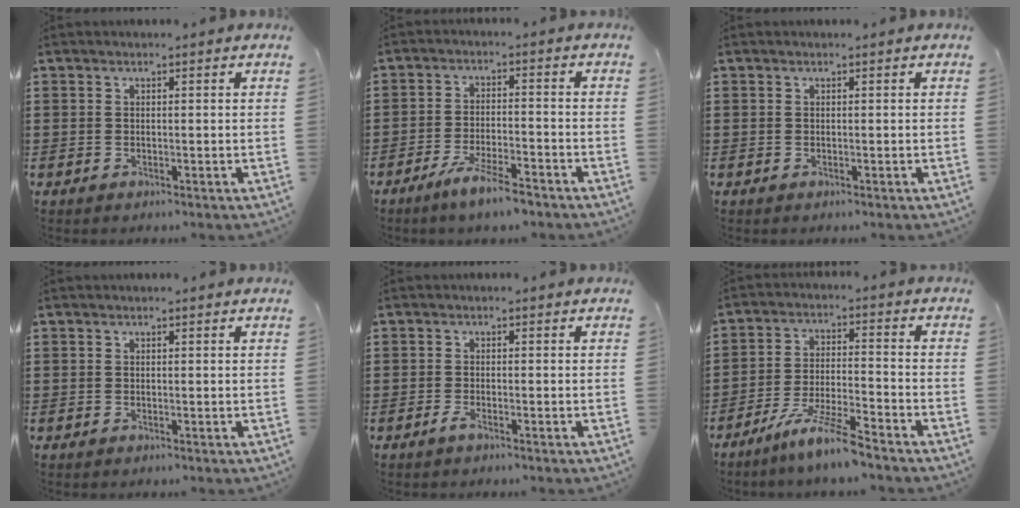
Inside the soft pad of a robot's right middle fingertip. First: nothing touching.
{"total": 5.5, "force": [-4.3, 0.5, 3.4], "torque": [-0.074, -0.007, -0.082]}
{"total": 0.0}
{"total": 0.0}
{"total": 1.4, "force": [-0.8, 0.2, 1.1], "torque": [-0.021, -0.003, -0.014]}
{"total": 7.8, "force": [-6.5, -0.1, 4.4], "torque": [-0.096, -0.012, -0.125]}